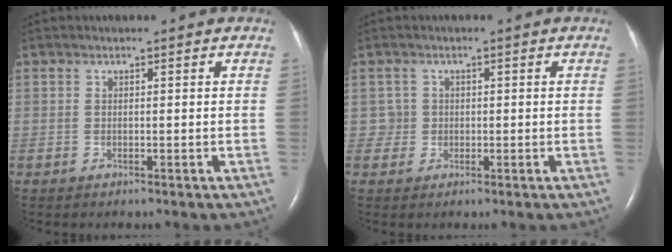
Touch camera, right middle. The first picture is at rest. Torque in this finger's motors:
{"motor_torque": [0.33, -0.07, -0.05, -0.04]}